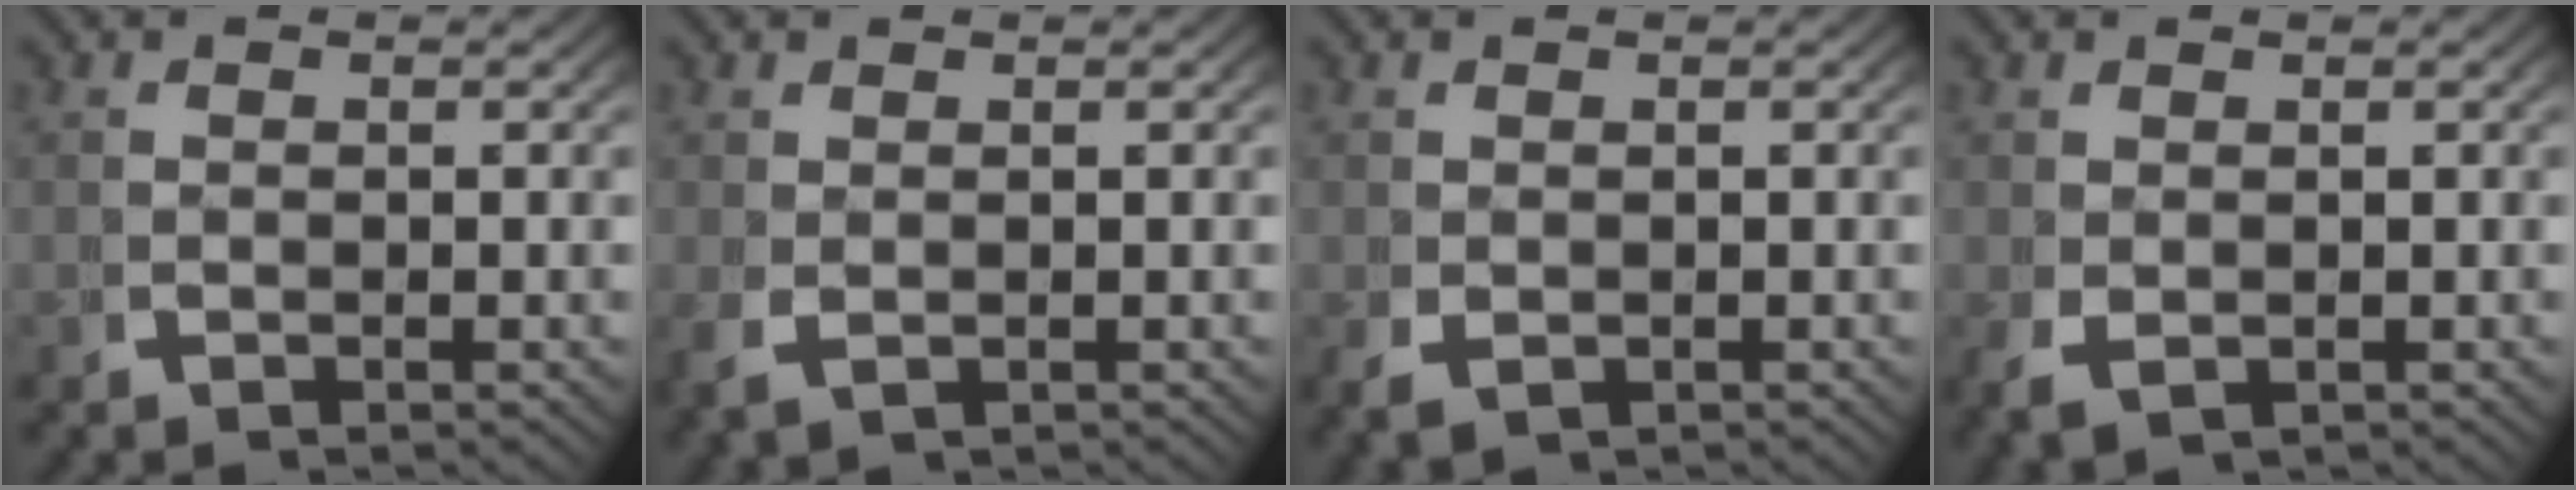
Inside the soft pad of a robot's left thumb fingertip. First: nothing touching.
{"total": 0.9, "force": [0.1, 0.5, 0.8], "torque": [-0.019, -0.003, 0.011]}
{"total": 1.4, "force": [-0.3, 1.1, 0.8], "torque": [-0.018, -0.008, 0.005]}
{"total": 1.2, "force": [-0.1, 0.8, 0.9], "torque": [-0.019, -0.007, 0.009]}